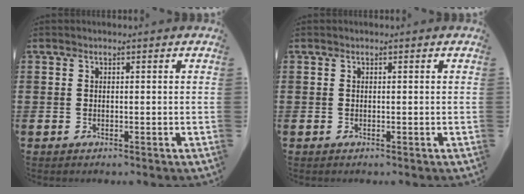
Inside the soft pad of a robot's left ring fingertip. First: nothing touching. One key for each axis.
{"total": 0.0}